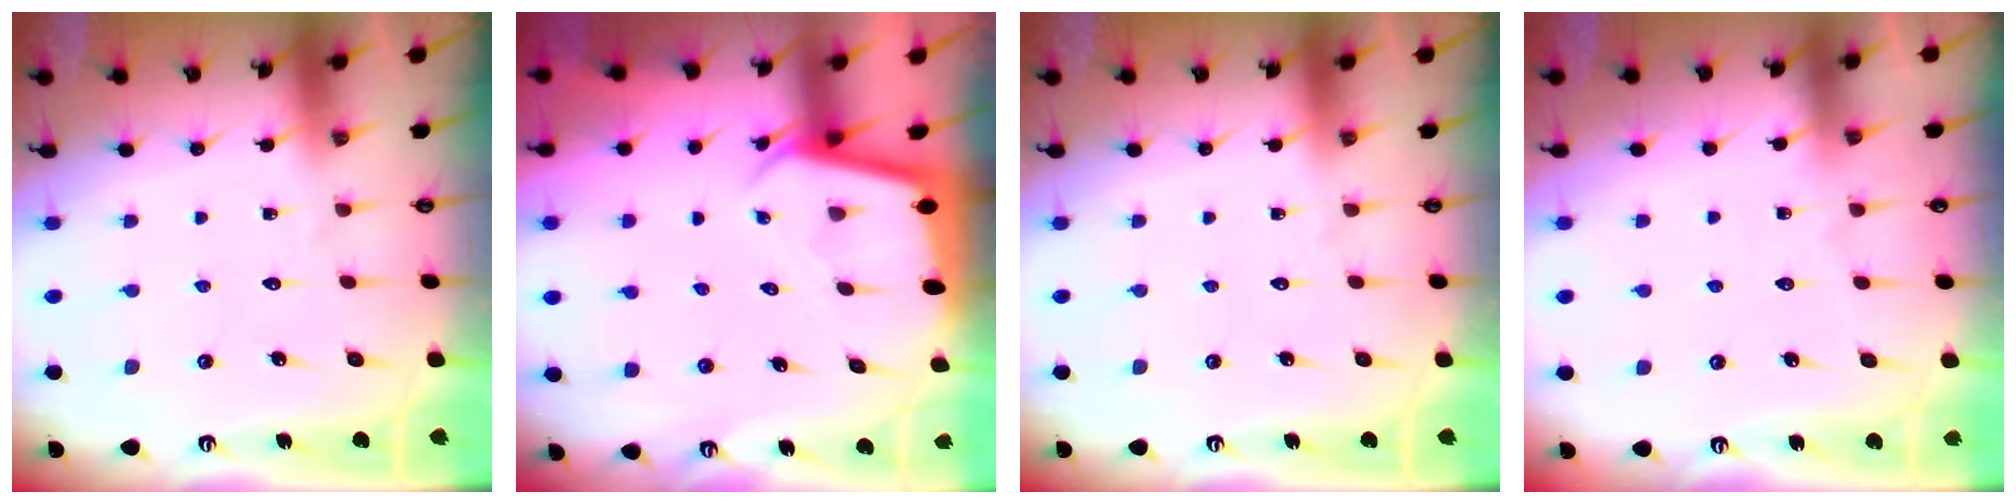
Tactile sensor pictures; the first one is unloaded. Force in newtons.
{"total": 2.3, "press": 2.3, "slide": 0.1}
{"total": 0.0}
{"total": 5.1, "press": 5.1, "slide": 0.4}